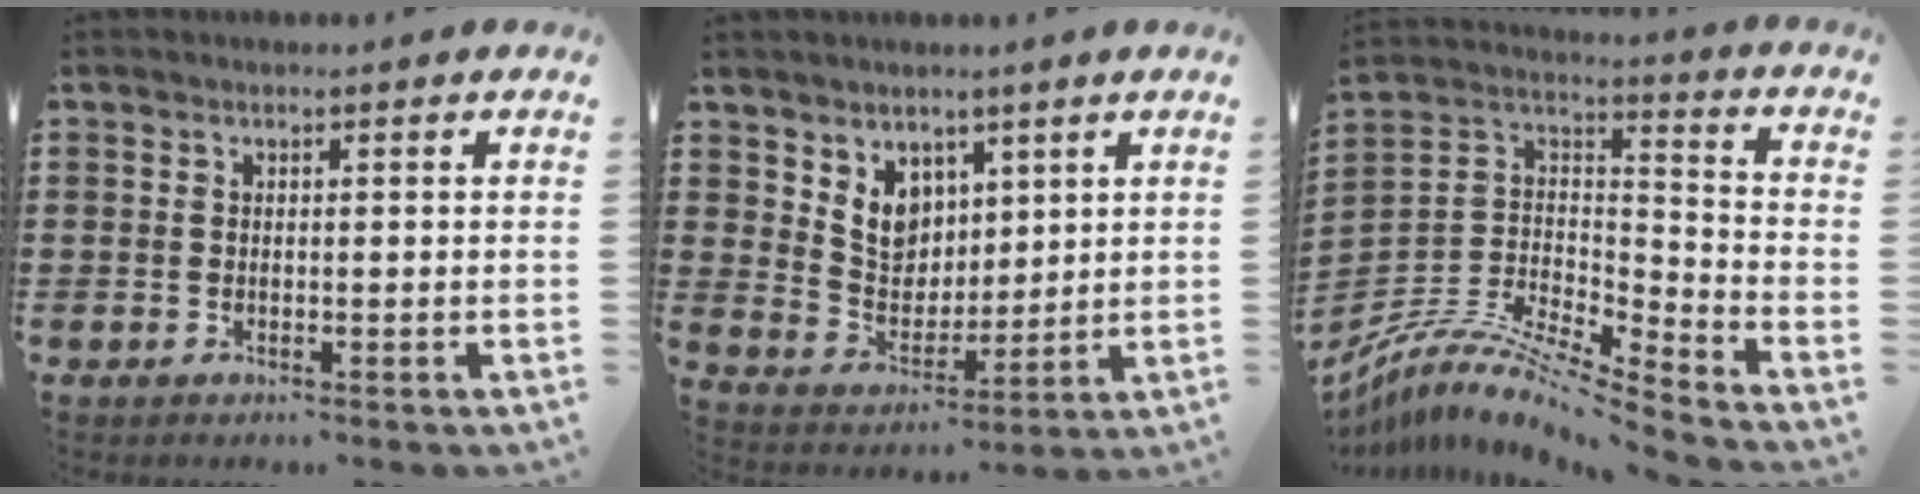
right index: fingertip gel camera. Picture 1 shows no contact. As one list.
[{"total": 6.3, "force": [3.8, 4.9, 1.2], "torque": [-0.055, -0.005, 0.074]}, {"total": 8.0, "force": [-7.1, 1.1, 3.4], "torque": [-0.086, -0.009, -0.149]}]